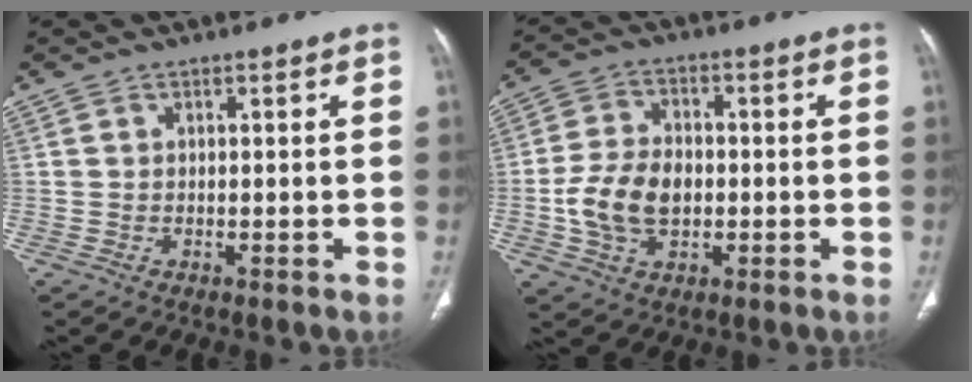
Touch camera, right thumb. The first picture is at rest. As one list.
[{"total": 10.2, "force": [-1.4, 6.8, 7.5], "torque": [-0.137, 0.012, -0.026]}]